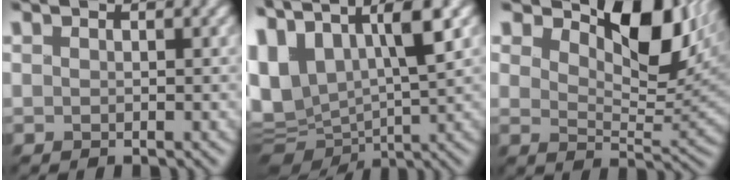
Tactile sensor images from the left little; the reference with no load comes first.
{"total": 11.2, "force": [2.2, 5.9, 9.2], "torque": [-0.199, -0.010, 0.047]}
{"total": 8.8, "force": [5.0, 4.2, 5.9], "torque": [-0.085, -0.004, 0.074]}